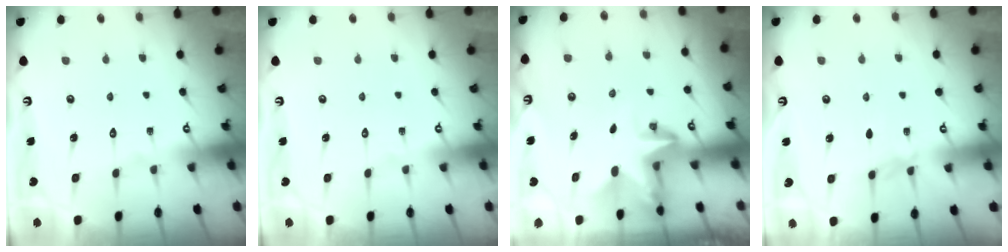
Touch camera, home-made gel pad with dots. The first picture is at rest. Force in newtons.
{"total": 0.0}
{"total": 2.8, "press": 2.8, "slide": 0.2}
{"total": 3.0, "press": 3.0, "slide": 0.5}